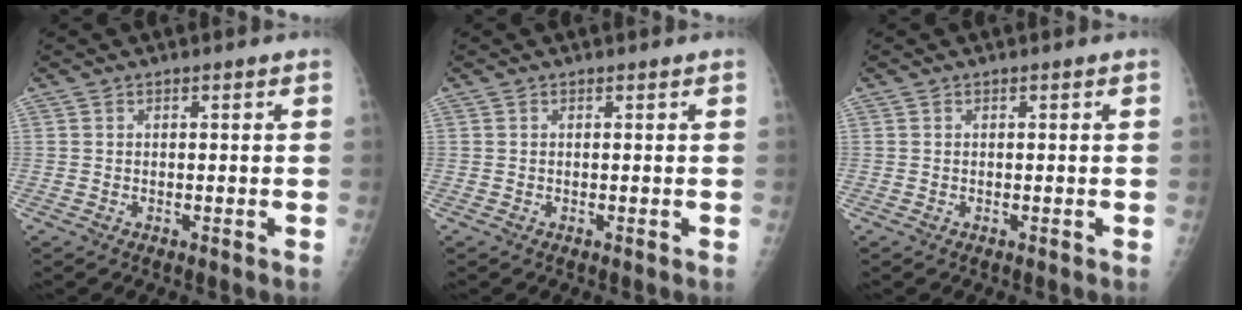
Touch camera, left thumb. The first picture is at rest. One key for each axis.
{"total": 0.0}
{"total": 0.0}